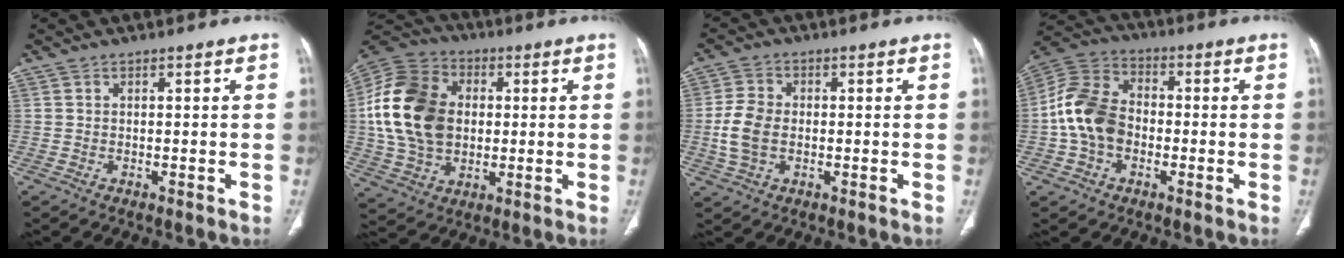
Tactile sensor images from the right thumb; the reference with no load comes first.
{"total": 20.4, "force": [1.4, 15.0, 13.7], "torque": [-0.261, 0.015, 0.027]}
{"total": 6.8, "force": [-0.7, 4.7, 4.9], "torque": [-0.107, 0.007, -0.015]}
{"total": 12.5, "force": [-1.8, 9.2, 8.3], "torque": [-0.155, 0.035, -0.046]}